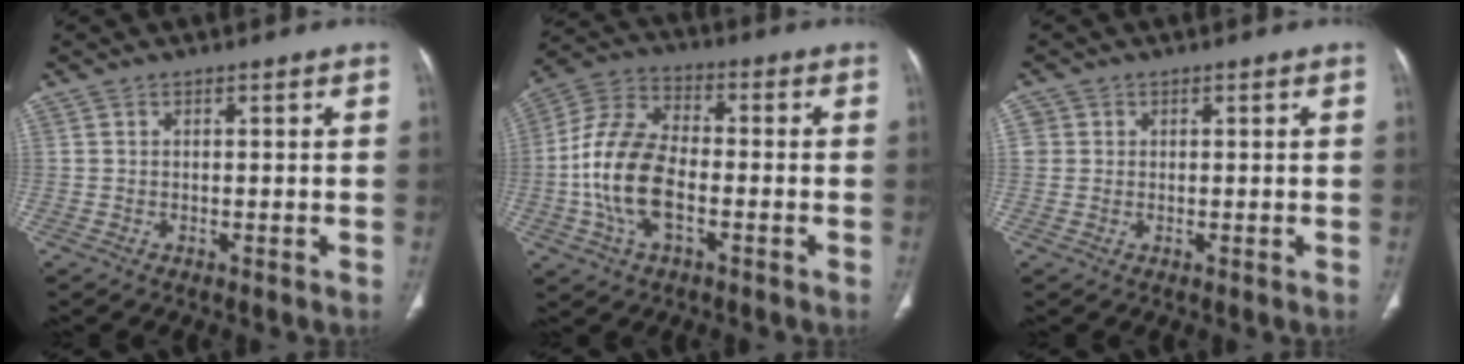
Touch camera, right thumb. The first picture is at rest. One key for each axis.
{"total": 13.9, "fx": -3.0, "fy": 7.8, "fz": 11.1, "tx": -0.223, "ty": 0.028, "tz": -0.060}
{"total": 1.5, "fx": 0.3, "fy": 1.4, "fz": 0.1, "tx": 0.009, "ty": 0.003, "tz": 0.003}